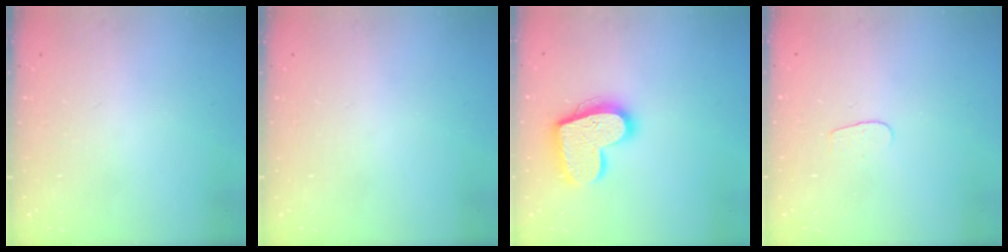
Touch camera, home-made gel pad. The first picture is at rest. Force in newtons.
{"total": 0.0}
{"total": 17.4, "press": 17.3, "slide": 1.4}
{"total": 3.7, "press": 3.6, "slide": 0.4}